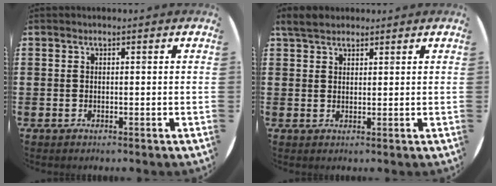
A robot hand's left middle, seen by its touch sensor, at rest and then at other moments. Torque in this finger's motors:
{"motor_torque": [0.65, -0.61, 0.06, 0.03]}